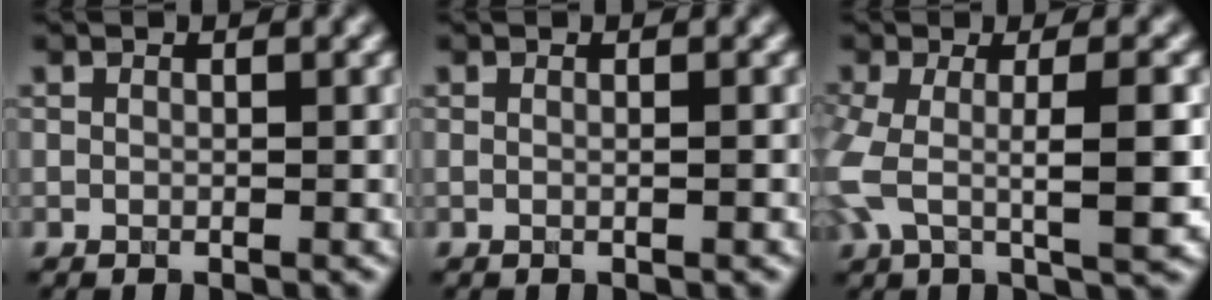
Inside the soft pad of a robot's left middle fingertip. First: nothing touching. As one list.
[{"total": 0.8, "force": [0.0, 0.2, 0.7], "torque": [-0.008, -0.002, -0.007]}, {"total": 6.6, "force": [-0.7, 2.0, 6.2], "torque": [-0.128, -0.004, -0.018]}]